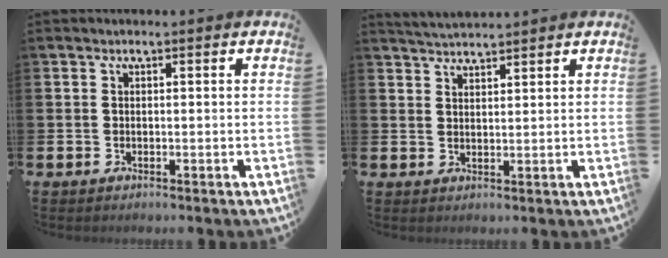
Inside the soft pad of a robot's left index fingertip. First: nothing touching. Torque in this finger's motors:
{"motor_torque": [0.06, 0.00, 0.01, 0.03]}